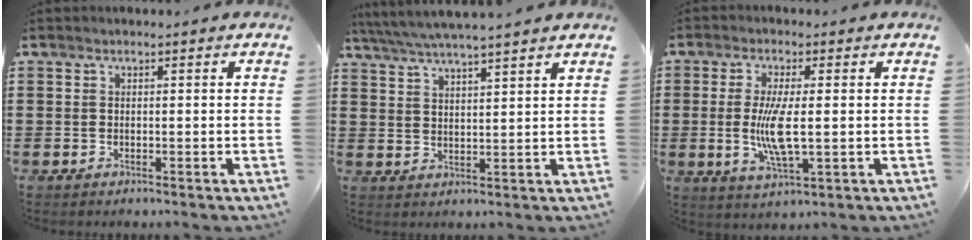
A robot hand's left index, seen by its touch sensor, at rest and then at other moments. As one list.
[{"total": 4.5, "force": [4.2, -0.4, 1.7], "torque": [-0.045, -0.019, 0.073]}, {"total": 7.2, "force": [-0.2, 1.7, 7.0], "torque": [-0.147, -0.008, -0.011]}]